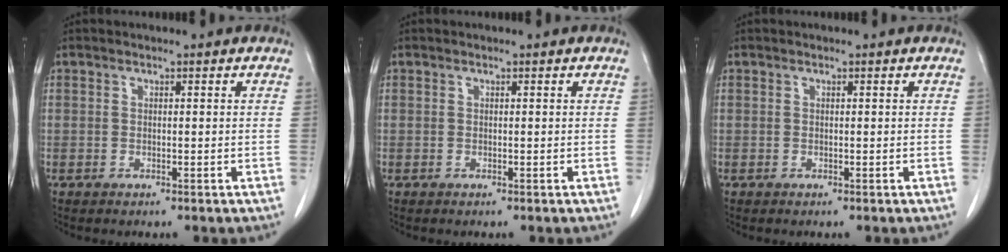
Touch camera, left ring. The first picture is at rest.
{"total": 0.0}
{"total": 0.0}